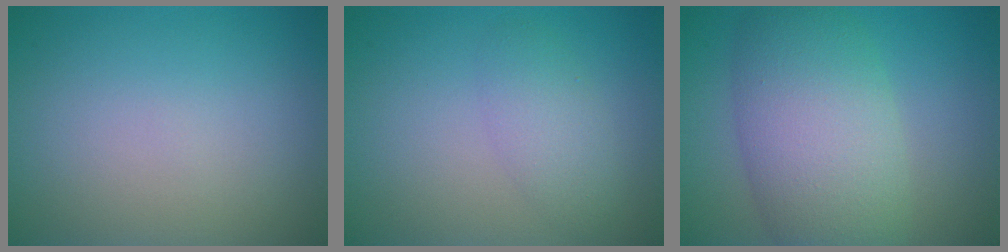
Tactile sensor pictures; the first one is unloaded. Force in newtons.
{"total": 2.4, "press": 2.4, "slide": 0.0}
{"total": 8.6, "press": 8.6, "slide": 0.6}